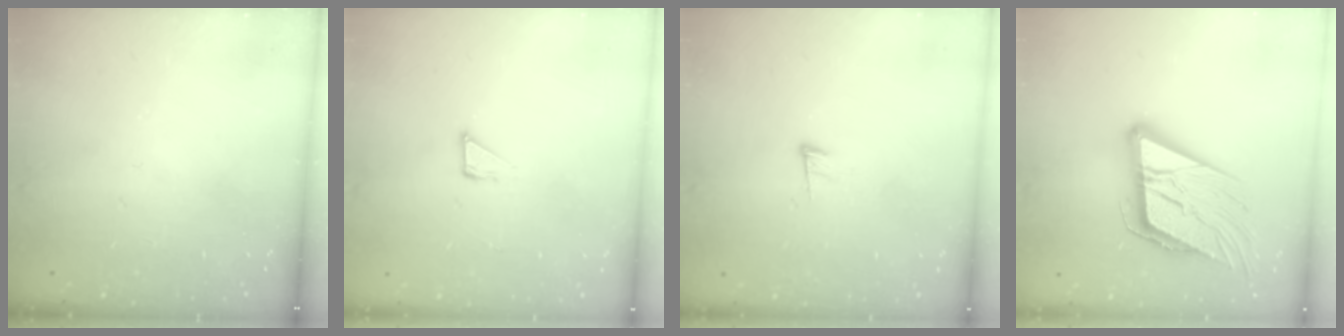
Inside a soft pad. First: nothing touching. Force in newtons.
{"total": 2.6, "press": 2.6, "slide": 0.1}
{"total": 8.9, "press": 8.8, "slide": 1.6}
{"total": 19.0, "press": 18.5, "slide": 4.3}